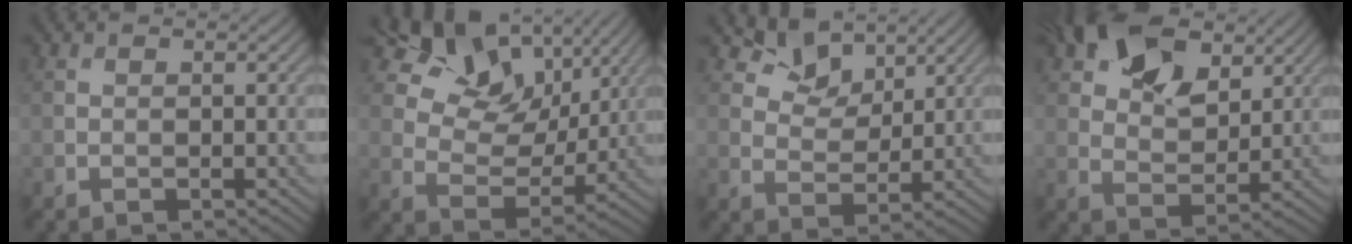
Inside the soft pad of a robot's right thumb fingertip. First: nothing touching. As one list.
[{"total": 13.1, "force": [7.9, 7.8, 7.0], "torque": [-0.134, 0.007, 0.133]}, {"total": 6.3, "force": [4.5, 3.5, 2.6], "torque": [-0.054, -0.003, 0.086]}, {"total": 11.6, "force": [6.7, 6.6, 6.8], "torque": [-0.138, 0.011, 0.115]}]